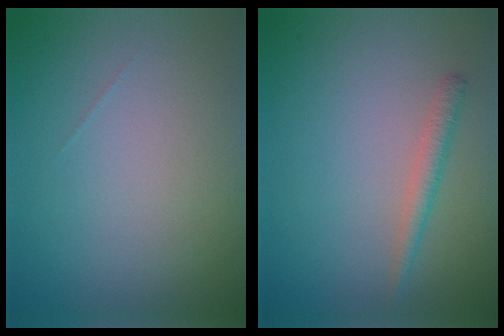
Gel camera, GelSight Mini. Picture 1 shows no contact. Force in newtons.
{"total": 1.6, "press": 1.6, "slide": 0.1}